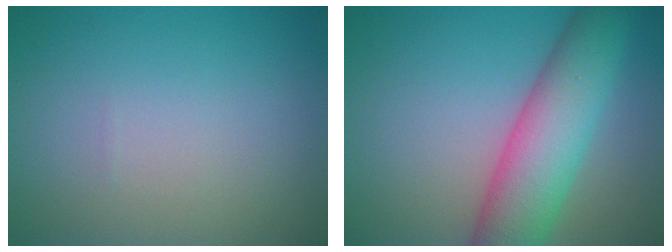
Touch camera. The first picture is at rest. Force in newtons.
{"total": 8.2, "press": 8.2, "slide": 0.3}